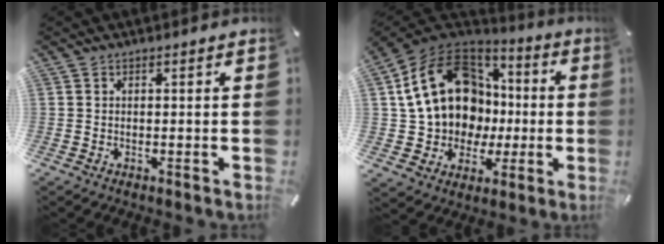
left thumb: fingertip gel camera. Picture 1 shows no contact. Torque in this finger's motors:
{"motor_torque": [2.50, 2.50, 2.40, -0.36, 0.28]}